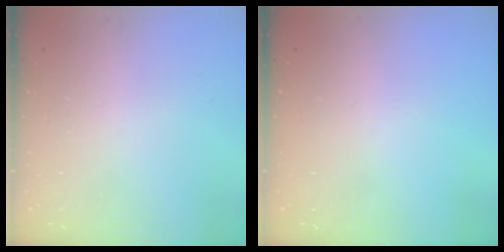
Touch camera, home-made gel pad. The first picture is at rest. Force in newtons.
{"total": 0.0}